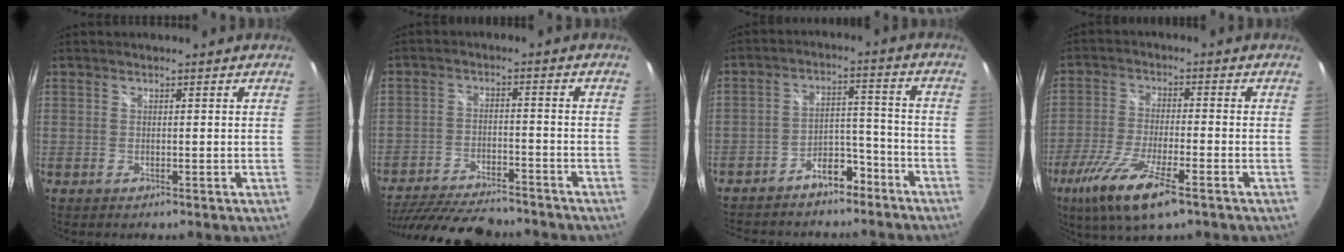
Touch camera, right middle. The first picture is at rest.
{"total": 19.4, "force": [-16.5, 5.3, 8.8], "torque": [-0.183, -0.025, -0.255]}
{"total": 12.1, "force": [-9.6, 6.0, 4.4], "torque": [-0.093, 0.045, -0.129]}
{"total": 12.9, "force": [-7.6, 2.9, 10.0], "torque": [-0.220, -0.036, -0.144]}